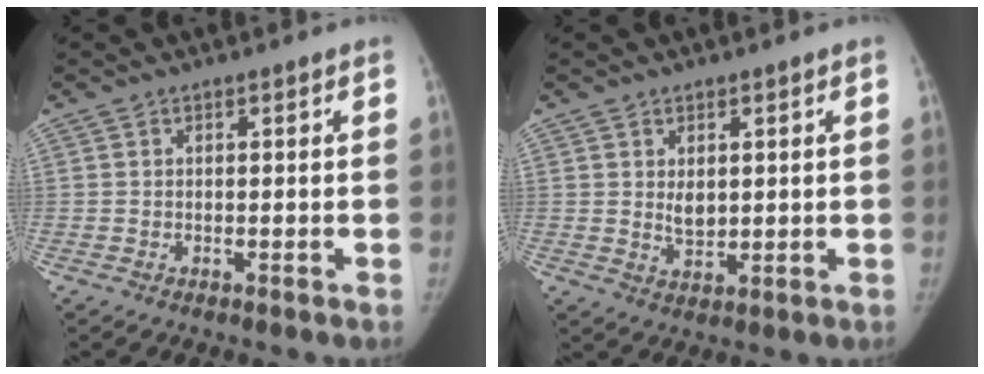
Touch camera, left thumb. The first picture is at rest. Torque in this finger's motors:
{"motor_torque": [0.00, 0.00, 0.08, -0.05, 0.07]}